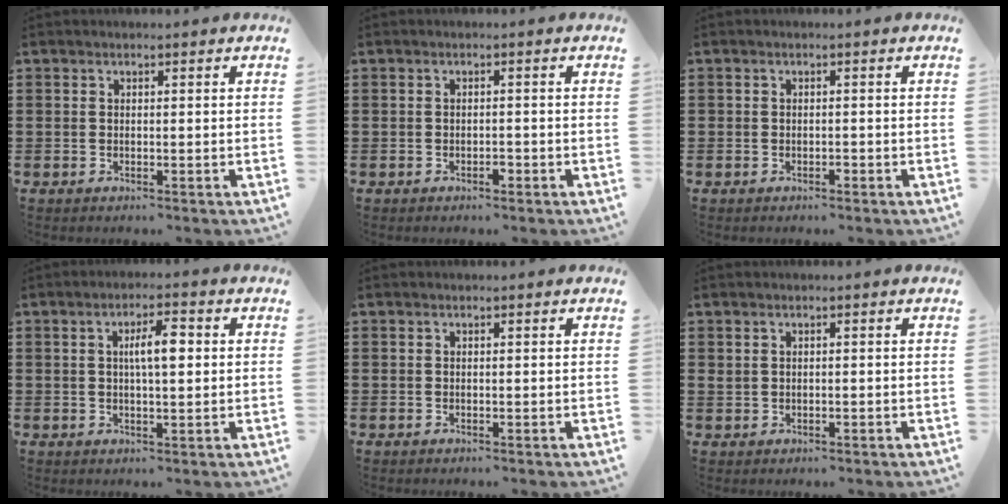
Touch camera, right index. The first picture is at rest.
{"total": 1.0, "force": [-0.6, 0.4, 0.7], "torque": [-0.016, -0.003, -0.011]}
{"total": 0.7, "force": [-0.5, 0.4, 0.3], "torque": [-0.008, 0.001, -0.011]}
{"total": 5.1, "force": [0.8, 1.4, 4.8], "torque": [-0.087, 0.007, 0.009]}
{"total": 0.0}
{"total": 0.7, "force": [0.2, 0.5, 0.4], "torque": [-0.010, 0.003, 0.003]}